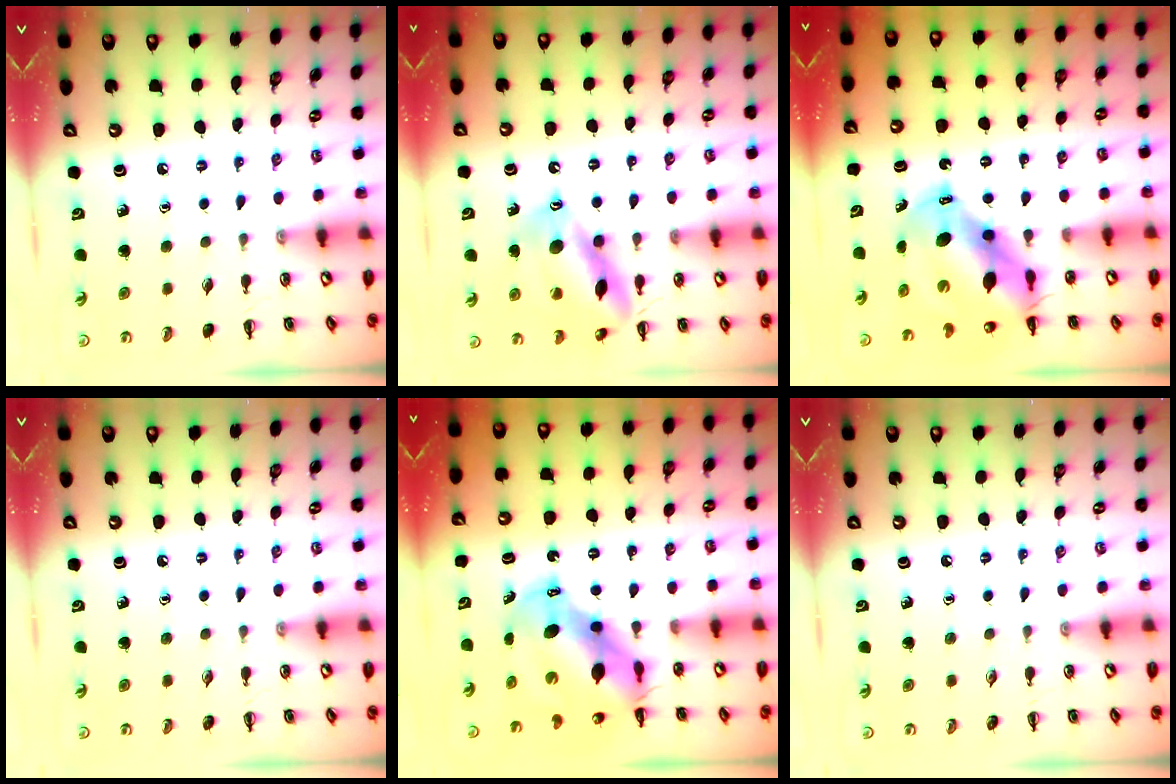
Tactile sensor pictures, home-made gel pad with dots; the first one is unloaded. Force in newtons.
{"total": 16.2, "press": 16.0, "slide": 2.5}
{"total": 14.1, "press": 13.6, "slide": 3.5}
{"total": 0.0}
{"total": 12.1, "press": 11.7, "slide": 3.1}
{"total": 0.0}